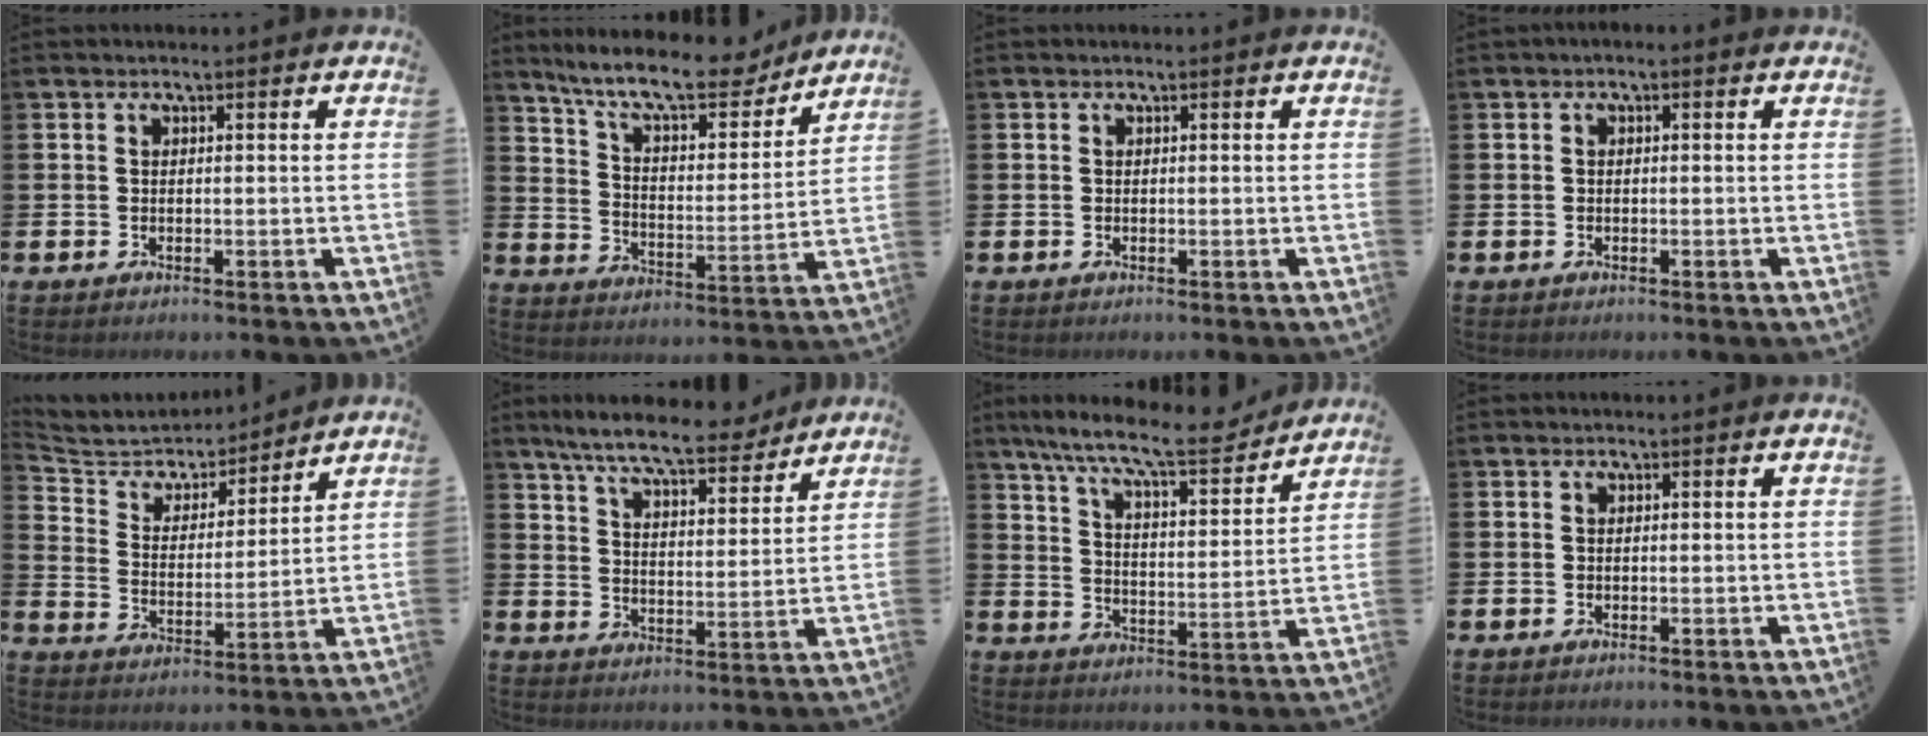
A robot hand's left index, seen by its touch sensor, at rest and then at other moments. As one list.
[{"total": 11.5, "force": [10.1, 2.8, 4.8], "torque": [-0.115, -0.061, 0.171]}, {"total": 0.0}, {"total": 0.6, "force": [-0.4, 0.2, 0.4], "torque": [-0.008, 0.000, -0.008]}, {"total": 6.0, "force": [5.7, 1.7, 0.3], "torque": [-0.049, -0.045, 0.098]}, {"total": 8.8, "force": [7.9, 1.1, 3.6], "torque": [-0.095, -0.043, 0.139]}, {"total": 10.5, "force": [9.3, 1.6, 4.7], "torque": [-0.117, -0.056, 0.155]}, {"total": 0.0}]